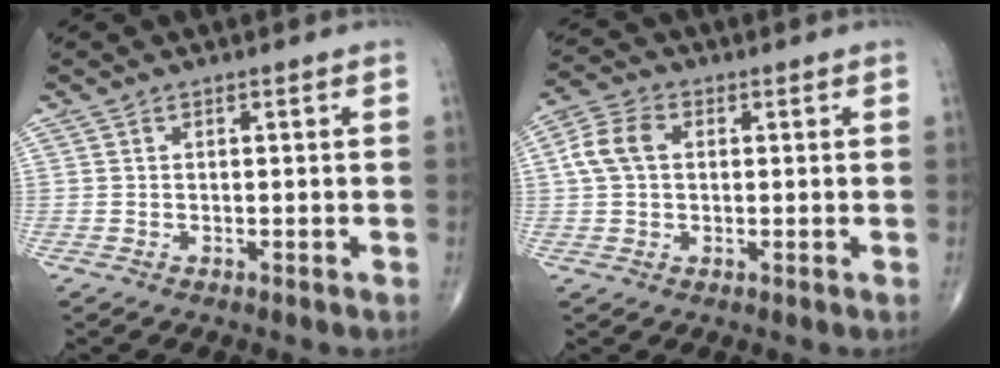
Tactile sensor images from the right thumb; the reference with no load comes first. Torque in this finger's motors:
{"motor_torque": [-0.06, 0.10, 0.49, -0.06, 0.03]}